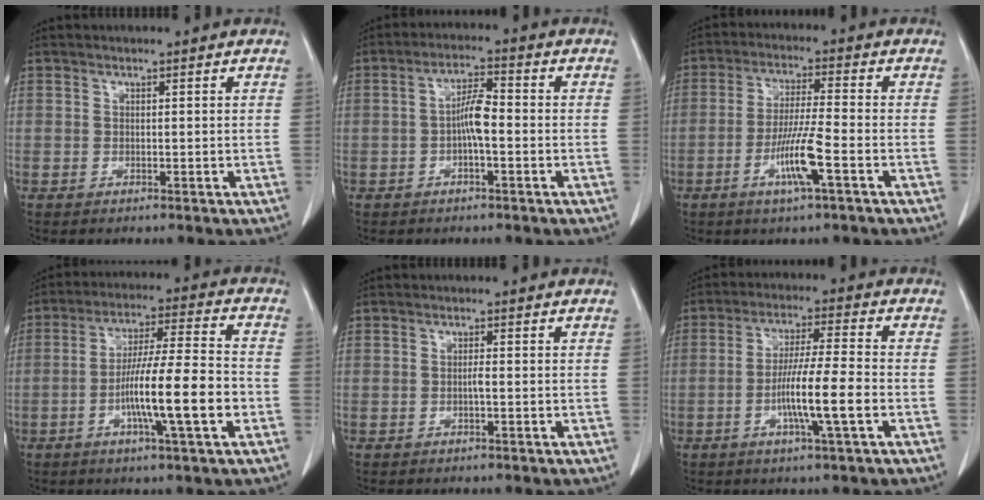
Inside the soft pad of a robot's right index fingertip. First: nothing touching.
{"total": 4.7, "force": [-0.8, 1.0, 4.5], "torque": [-0.084, 0.012, -0.017]}
{"total": 7.8, "force": [-3.1, -0.2, 7.2], "torque": [-0.139, -0.009, -0.060]}
{"total": 13.0, "force": [-3.7, 0.4, 12.5], "torque": [-0.216, -0.001, -0.068]}
{"total": 0.8, "force": [-0.3, 0.0, 0.8], "torque": [-0.013, 0.002, -0.005]}
{"total": 9.2, "force": [-2.7, -0.3, 8.8], "torque": [-0.163, -0.005, -0.053]}